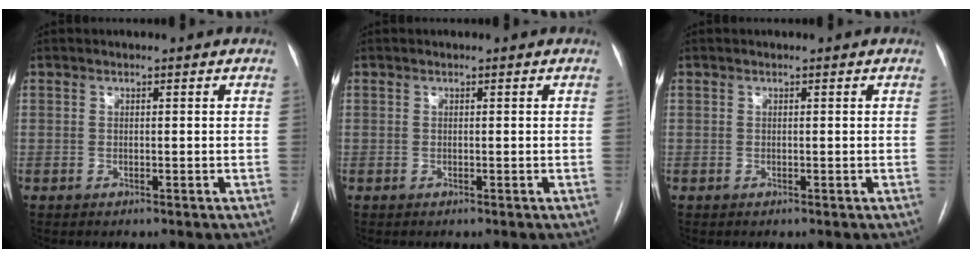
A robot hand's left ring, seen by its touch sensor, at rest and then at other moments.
{"total": 0.0}
{"total": 0.0}